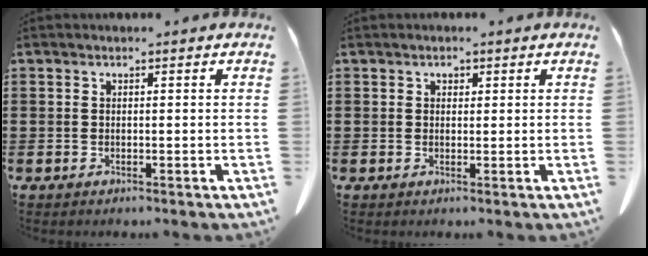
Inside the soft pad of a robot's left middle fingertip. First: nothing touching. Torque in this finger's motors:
{"motor_torque": [0.50, 0.57, -0.02, 0.01]}